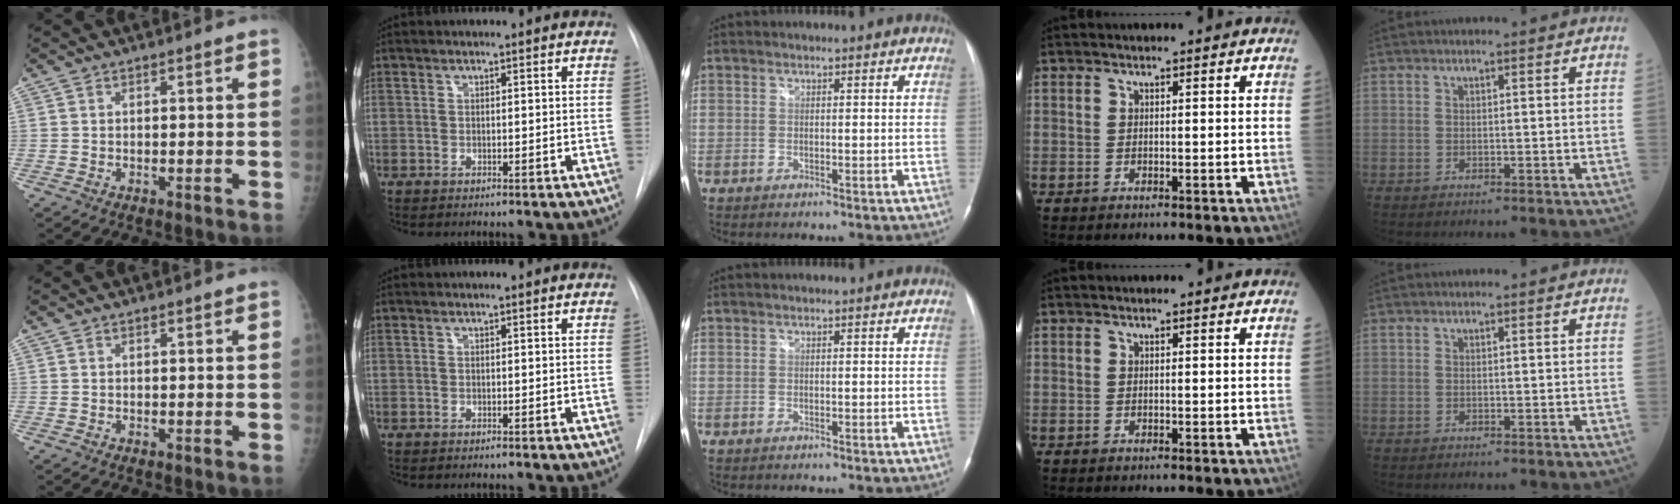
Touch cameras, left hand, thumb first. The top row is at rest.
{}